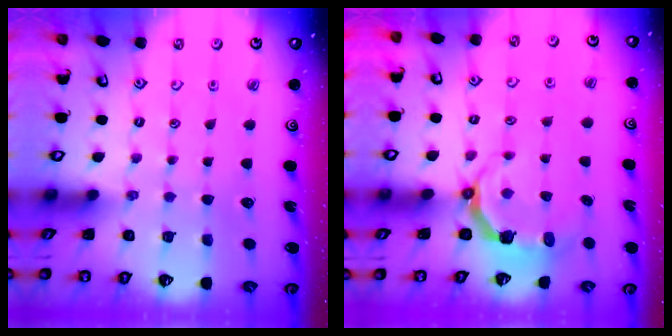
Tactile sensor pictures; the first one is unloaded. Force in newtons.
{"total": 5.4, "press": 3.7, "slide": 3.9}